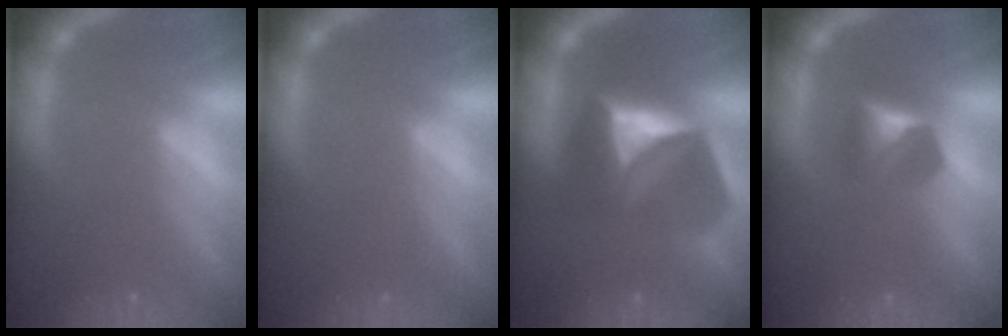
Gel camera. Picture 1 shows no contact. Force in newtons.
{"total": 0.0}
{"total": 7.9}
{"total": 2.9}